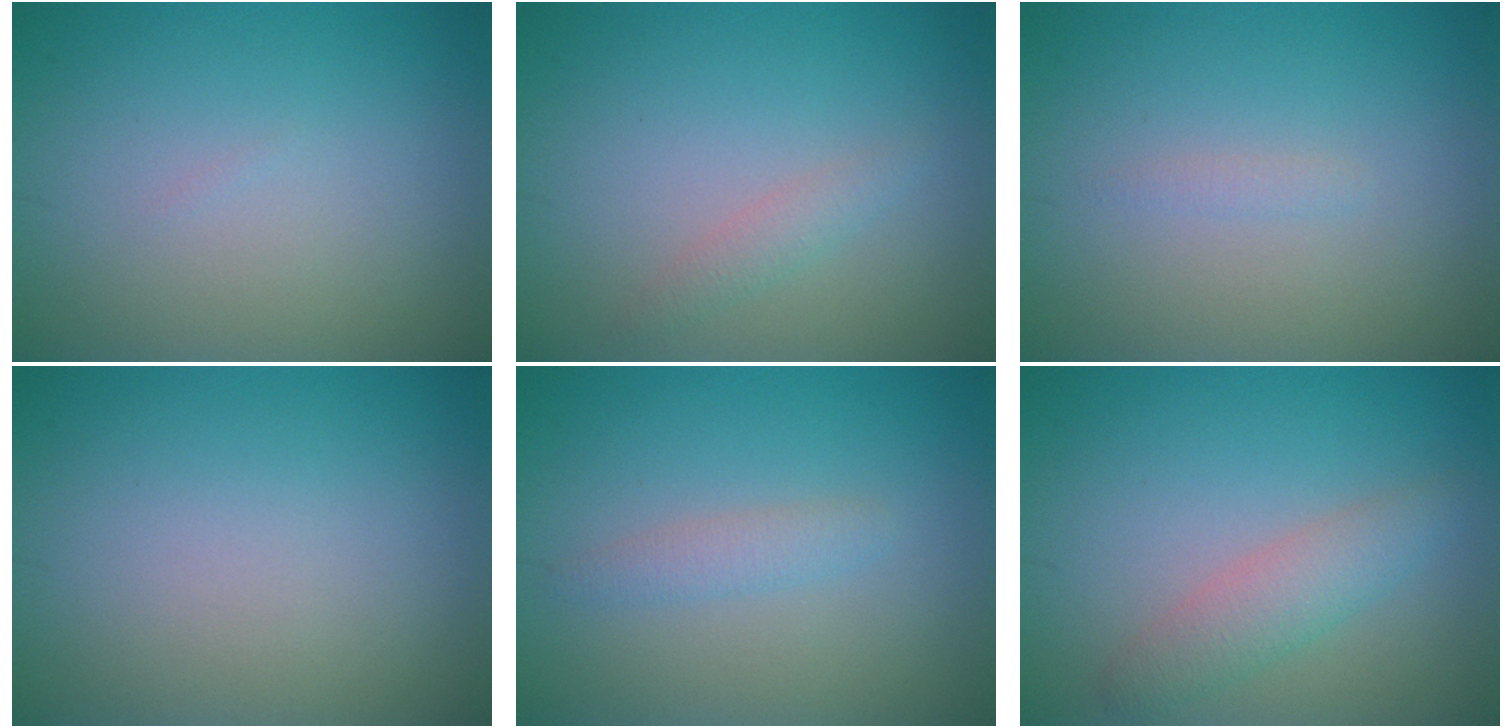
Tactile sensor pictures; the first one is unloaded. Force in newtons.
{"total": 1.2, "press": 1.2, "slide": 0.0}
{"total": 0.6, "press": 0.6, "slide": 0.1}
{"total": 0.0}
{"total": 1.4, "press": 1.4, "slide": 0.1}
{"total": 2.7, "press": 2.7, "slide": 0.1}